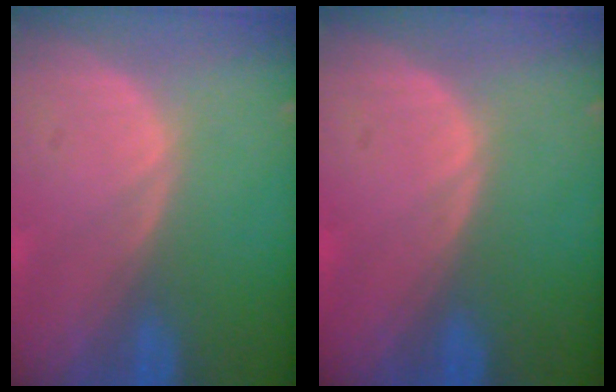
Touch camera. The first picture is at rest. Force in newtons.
{"total": 0.0}